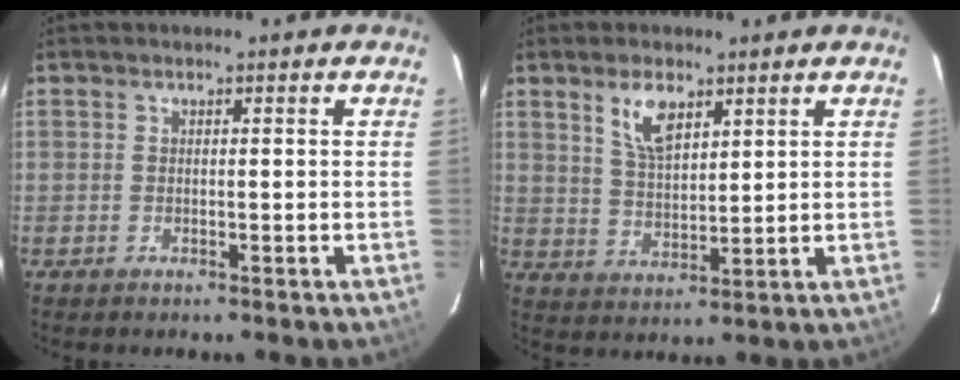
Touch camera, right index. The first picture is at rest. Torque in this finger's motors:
{"motor_torque": [0.23, 0.06, 0.15, 0.06]}